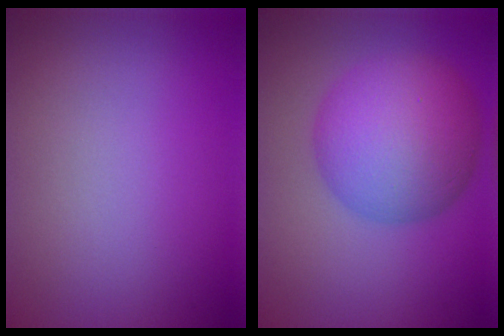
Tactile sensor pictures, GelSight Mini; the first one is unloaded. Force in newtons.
{"total": 9.2, "press": 9.2, "slide": 0.2}